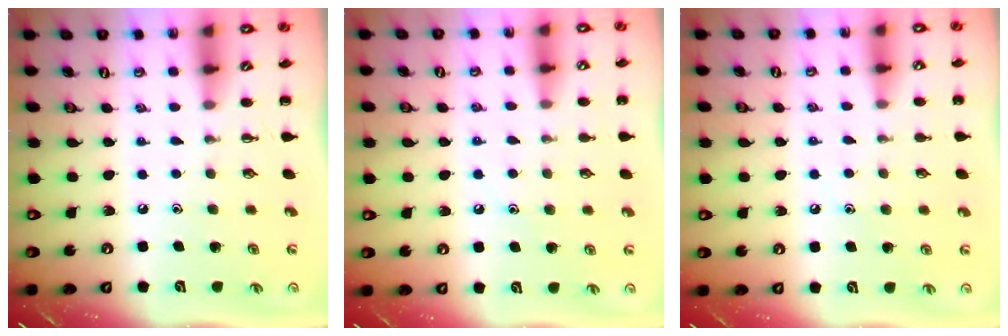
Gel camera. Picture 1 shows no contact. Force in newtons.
{"total": 8.2, "press": 8.0, "slide": 1.8}
{"total": 5.9, "press": 5.7, "slide": 1.7}